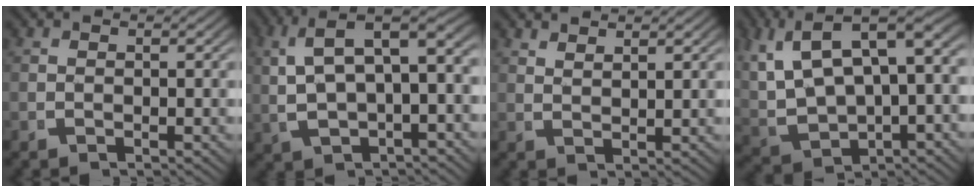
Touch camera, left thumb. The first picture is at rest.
{"total": 9.0, "force": [1.2, 5.4, 7.1], "torque": [-0.128, 0.003, 0.028]}
{"total": 2.2, "force": [2.2, -0.1, 0.3], "torque": [-0.004, 0.002, 0.048]}
{"total": 12.3, "force": [2.2, 8.1, 9.0], "torque": [-0.181, -0.010, 0.052]}